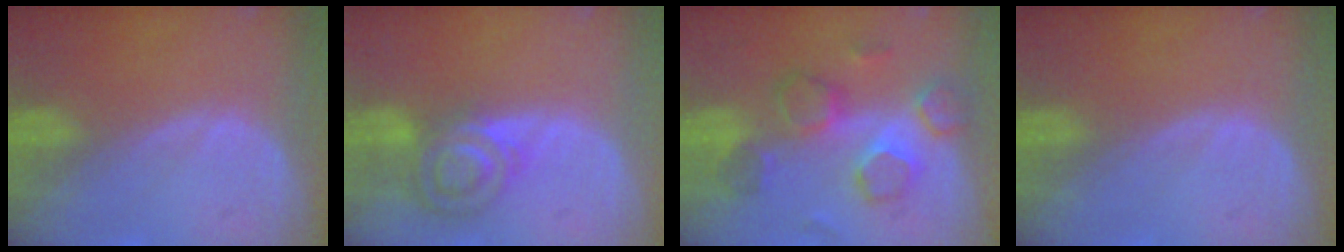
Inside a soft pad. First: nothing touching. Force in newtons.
{"total": 7.1, "press": 6.2, "slide": 3.5}
{"total": 8.4, "press": 8.2, "slide": 1.8}
{"total": 0.0}